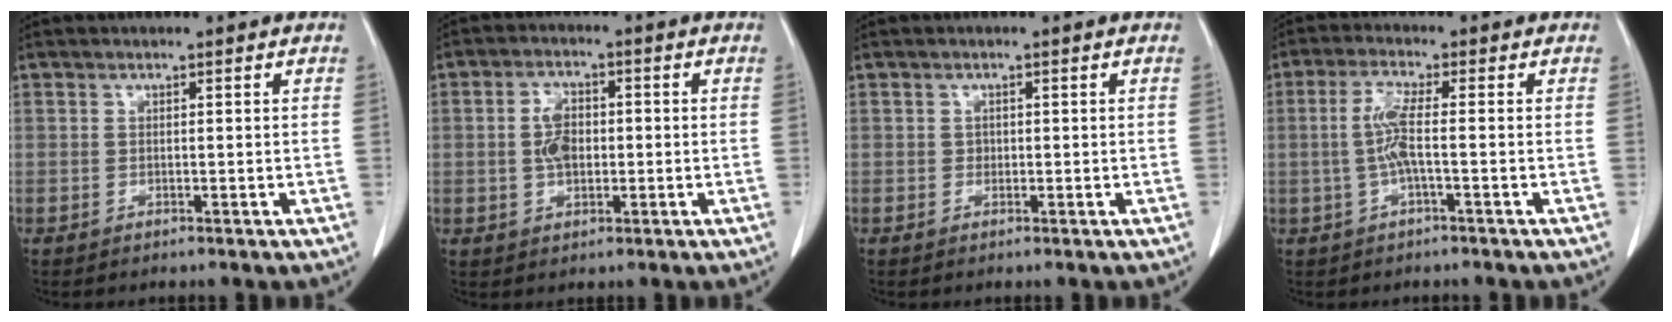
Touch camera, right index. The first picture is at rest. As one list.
[{"total": 5.0, "force": [-0.2, 3.0, 4.0], "torque": [-0.079, 0.008, -0.003]}, {"total": 0.6, "force": [0.0, 0.6, 0.2], "torque": [0.003, 0.003, 0.000]}, {"total": 4.6, "force": [-0.5, 0.2, 4.6], "torque": [-0.103, 0.006, -0.011]}]